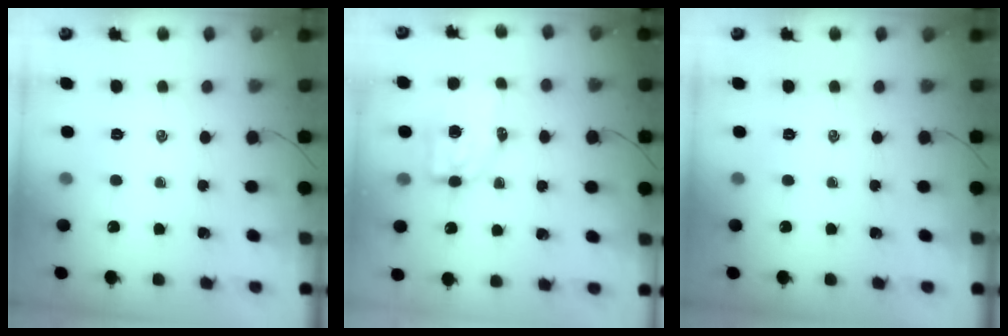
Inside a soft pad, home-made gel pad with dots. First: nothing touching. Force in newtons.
{"total": 6.4, "press": 6.3, "slide": 1.1}
{"total": 0.0}